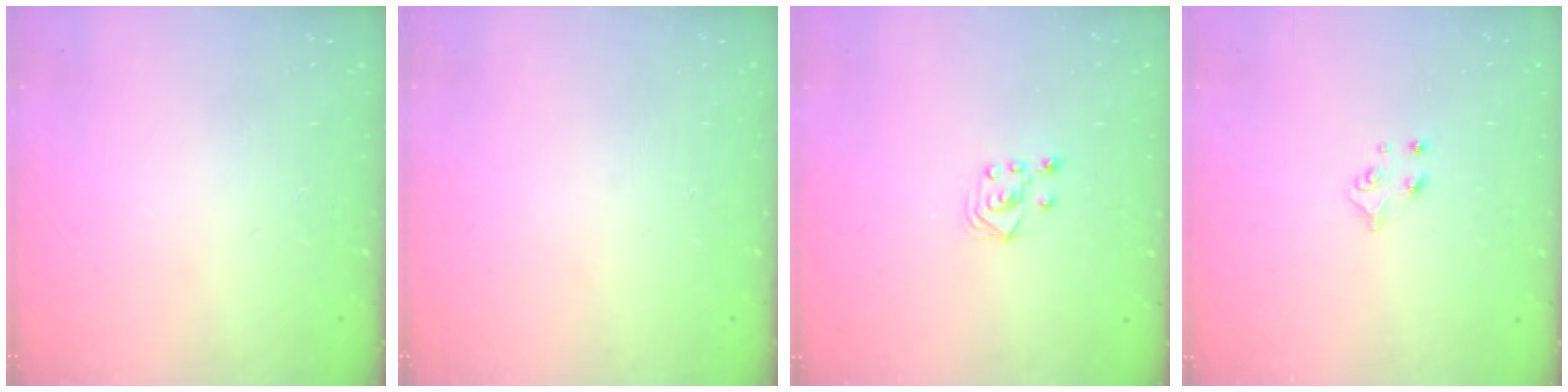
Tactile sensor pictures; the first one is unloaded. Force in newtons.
{"total": 0.0}
{"total": 2.8, "press": 2.6, "slide": 1.1}
{"total": 4.9, "press": 4.9, "slide": 0.5}